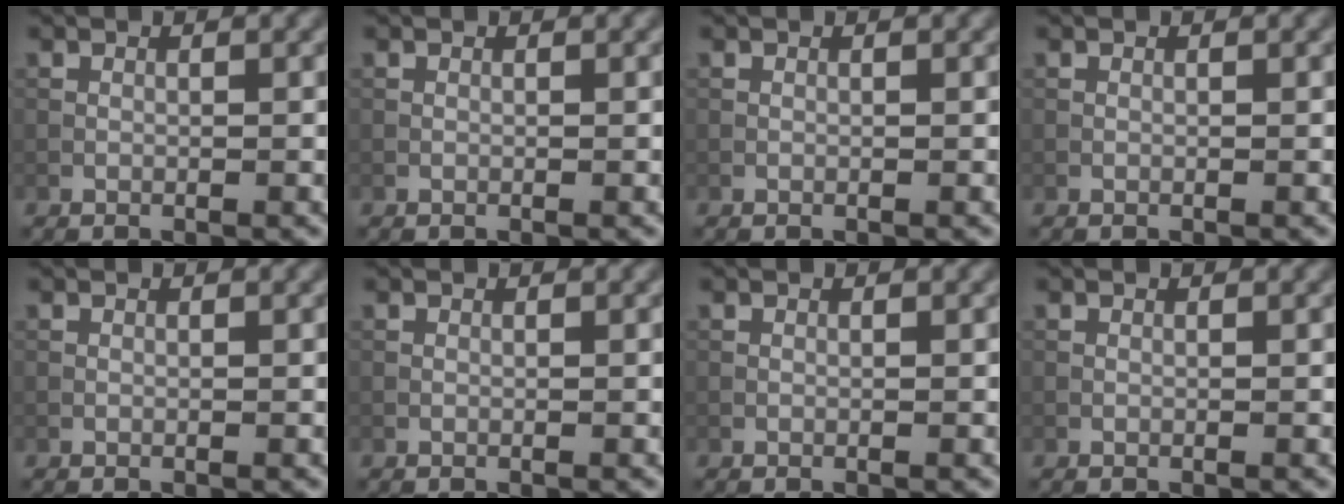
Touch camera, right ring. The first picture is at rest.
{"total": 0.0}
{"total": 0.0}
{"total": 0.0}
{"total": 0.0}
{"total": 0.0}
{"total": 0.0}
{"total": 0.0}